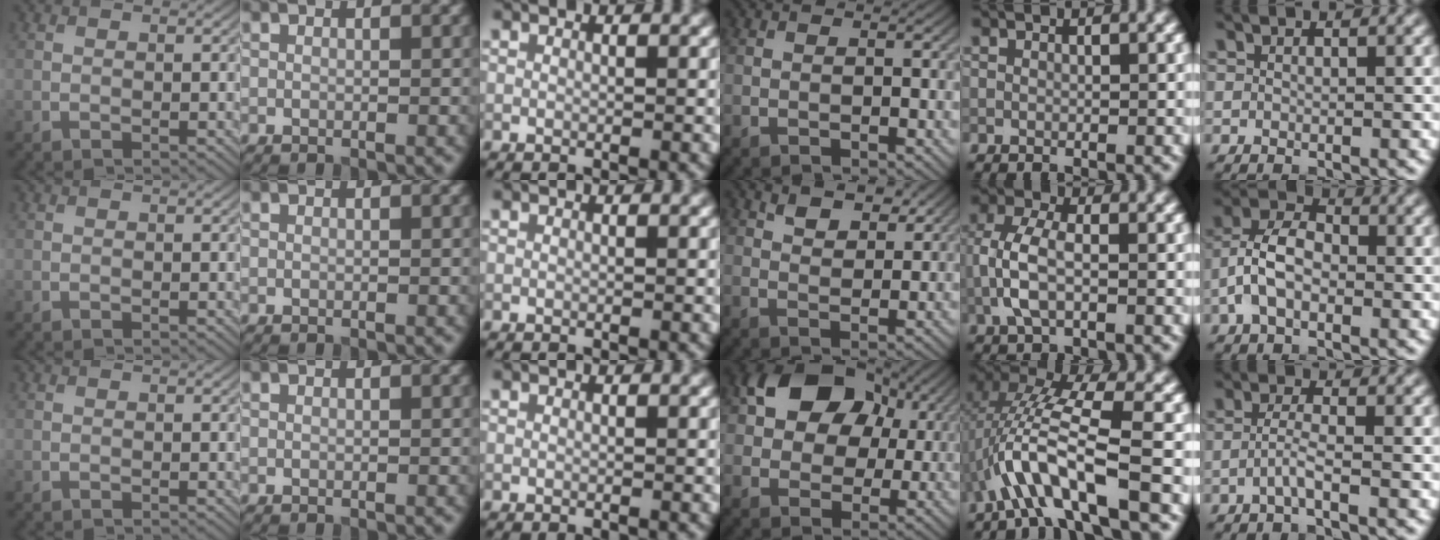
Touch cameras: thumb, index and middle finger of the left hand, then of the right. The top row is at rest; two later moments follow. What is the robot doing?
{"motion": "lift_and_place", "object": "calculator"}